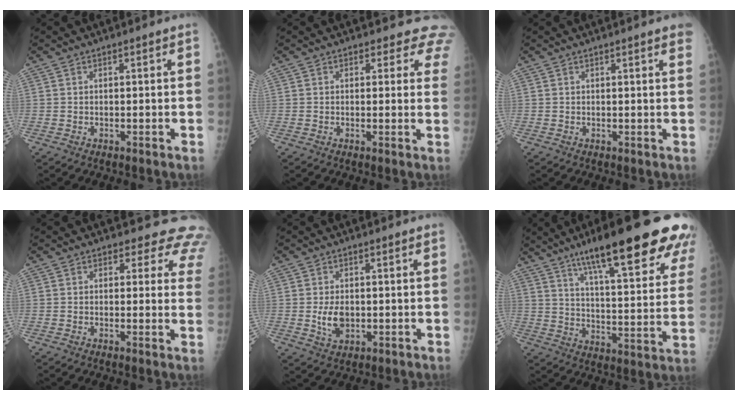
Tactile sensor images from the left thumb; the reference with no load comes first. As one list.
[{"total": 5.7, "force": [4.9, 2.9, 0.4], "torque": [0.041, -0.018, 0.027]}, {"total": 2.5, "force": [1.9, 0.2, 1.6], "torque": [-0.017, 0.000, 0.015]}, {"total": 9.3, "force": [7.8, 4.6, 2.1], "torque": [0.032, -0.032, 0.054]}, {"total": 4.8, "force": [-0.2, 3.2, 3.6], "torque": [-0.059, -0.005, 0.004]}, {"total": 27.1, "force": [17.5, 5.3, 20.0], "torque": [-0.262, -0.046, 0.253]}]